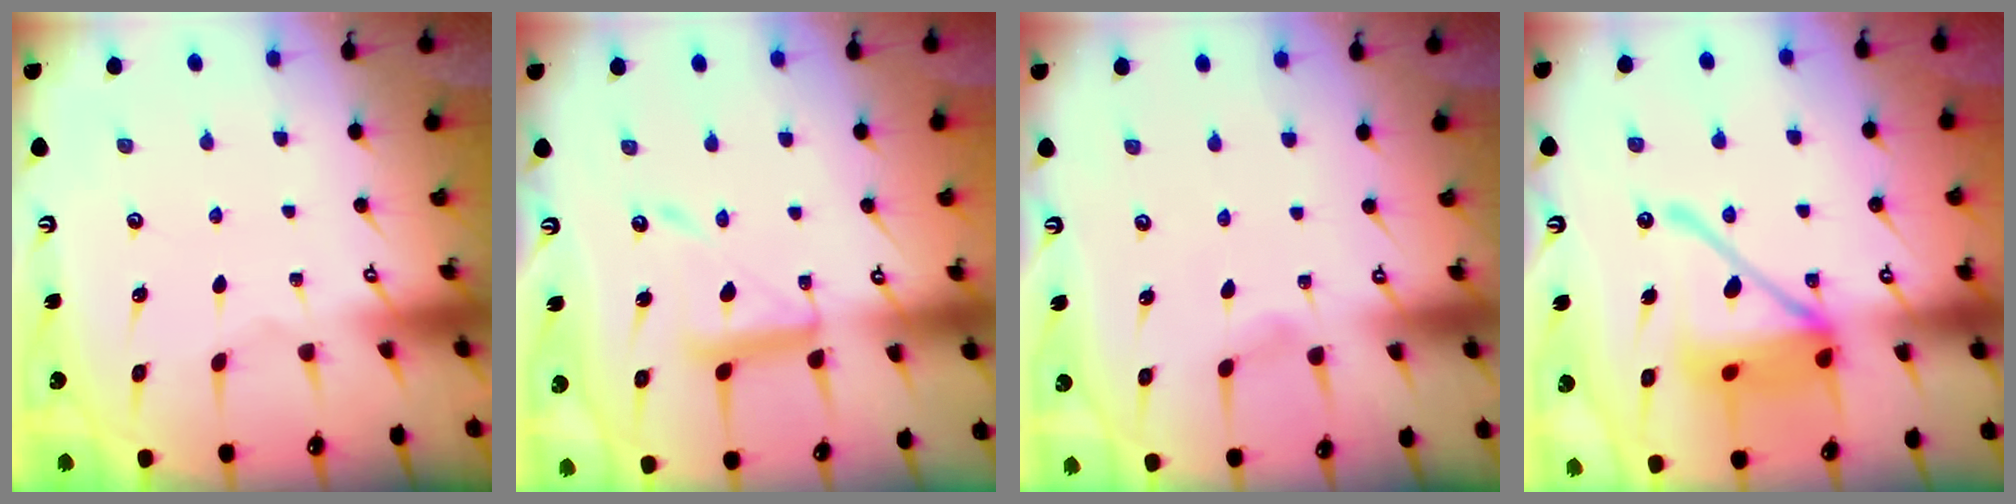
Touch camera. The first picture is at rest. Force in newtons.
{"total": 12.6, "press": 12.6, "slide": 1.0}
{"total": 2.8, "press": 2.8, "slide": 0.3}
{"total": 17.4, "press": 17.2, "slide": 2.3}